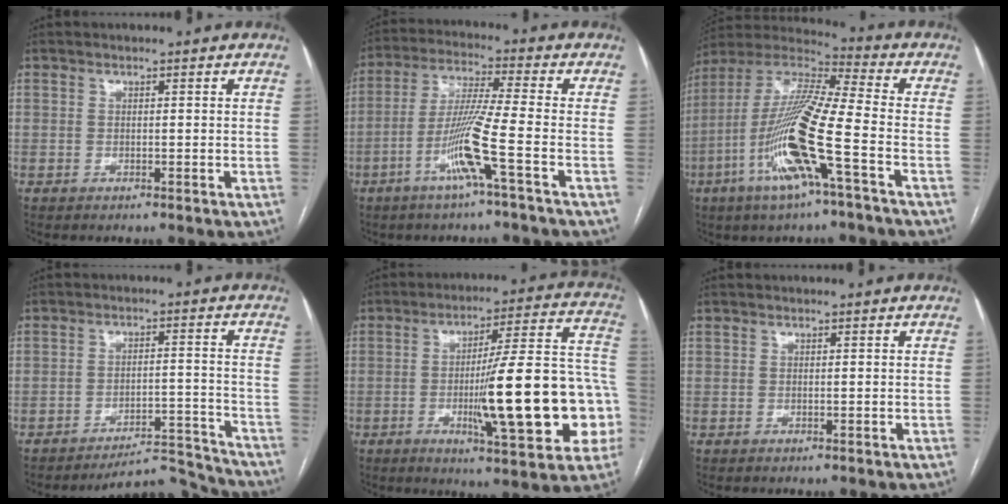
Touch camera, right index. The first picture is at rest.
{"total": 9.8, "force": [-4.1, -1.6, 8.7], "torque": [-0.173, -0.005, -0.084]}
{"total": 17.9, "force": [-6.2, 0.8, 16.8], "torque": [-0.349, -0.010, -0.122]}
{"total": 8.4, "force": [-8.3, 0.7, -0.5], "torque": [0.026, 0.037, -0.120]}
{"total": 22.3, "force": [-4.7, 2.7, 21.6], "torque": [-0.255, 0.021, -0.060]}
{"total": 0.0}